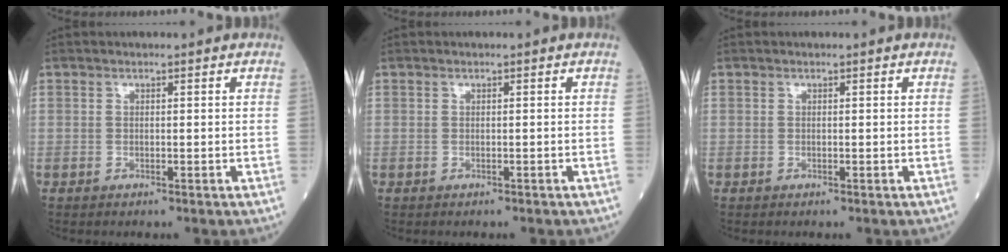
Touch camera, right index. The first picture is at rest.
{"total": 0.5, "force": [-0.2, 0.3, 0.3], "torque": [-0.016, 0.000, 0.000]}
{"total": 0.0}